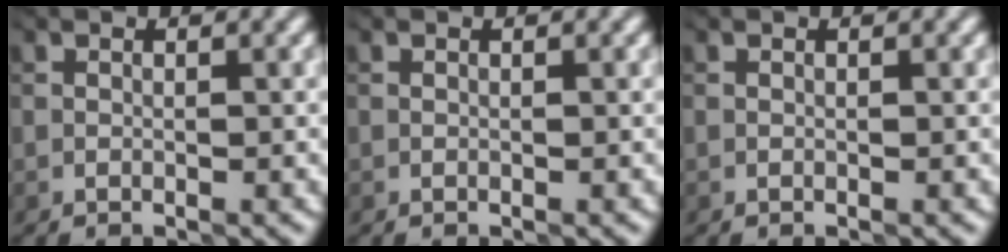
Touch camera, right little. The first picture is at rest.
{"total": 0.0}
{"total": 0.0}